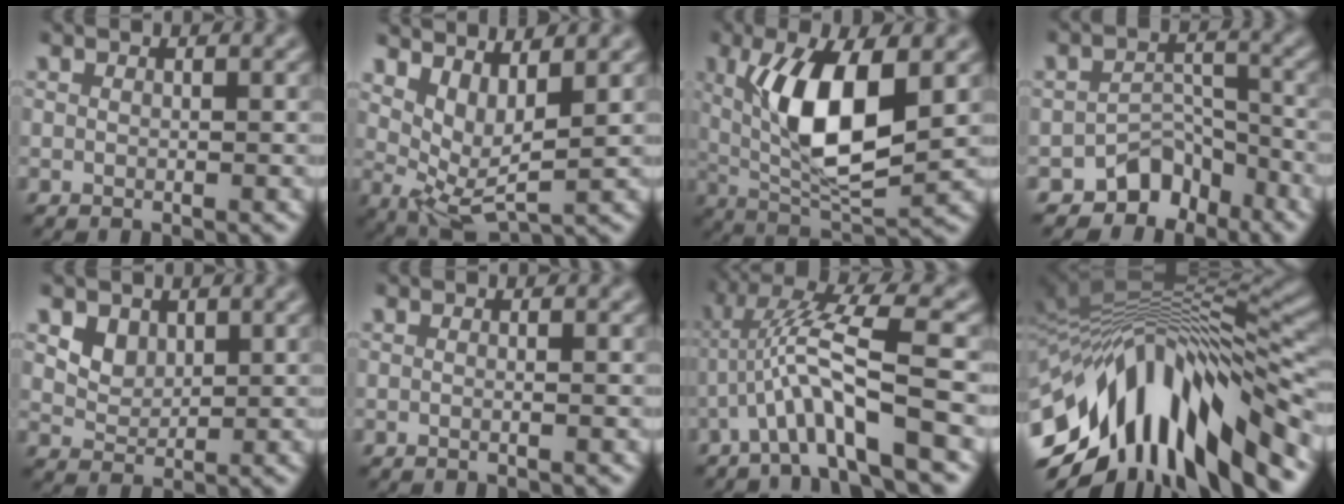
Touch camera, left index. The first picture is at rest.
{"total": 4.4, "force": [1.8, 1.7, 3.7], "torque": [-0.067, -0.010, 0.052]}
{"total": 8.6, "force": [0.9, 3.0, 8.1], "torque": [-0.142, -0.004, 0.025]}
{"total": 4.6, "force": [-3.9, 2.2, 0.8], "torque": [0.012, 0.004, -0.063]}
{"total": 2.7, "force": [1.3, 2.0, 1.3], "torque": [-0.039, -0.005, 0.039]}
{"total": 0.9, "force": [-0.4, 0.3, 0.8], "torque": [0.004, -0.002, -0.021]}
{"total": 6.4, "force": [-3.2, 0.3, 5.6], "torque": [-0.107, 0.023, -0.057]}
{"total": 14.6, "force": [-6.7, 5.2, 11.9], "torque": [-0.205, 0.019, -0.103]}